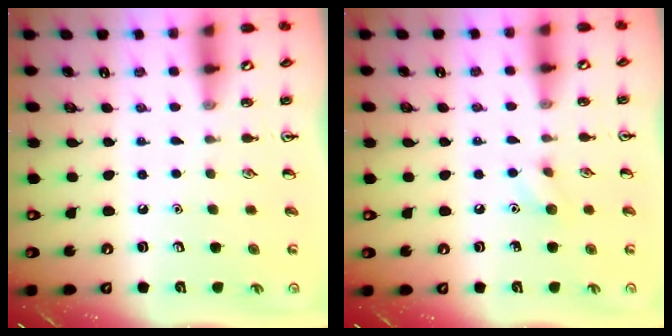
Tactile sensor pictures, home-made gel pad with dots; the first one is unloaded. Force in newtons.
{"total": 5.5, "press": 5.4, "slide": 1.3}